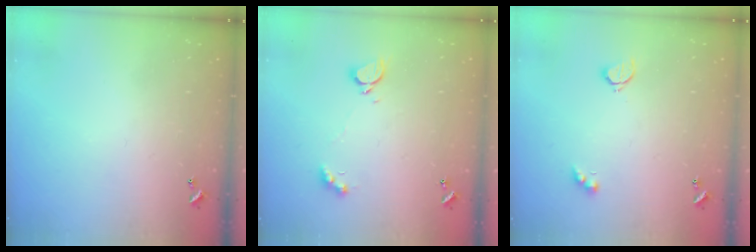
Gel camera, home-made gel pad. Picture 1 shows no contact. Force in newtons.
{"total": 2.5, "press": 2.4, "slide": 0.5}
{"total": 2.6, "press": 2.5, "slide": 0.5}